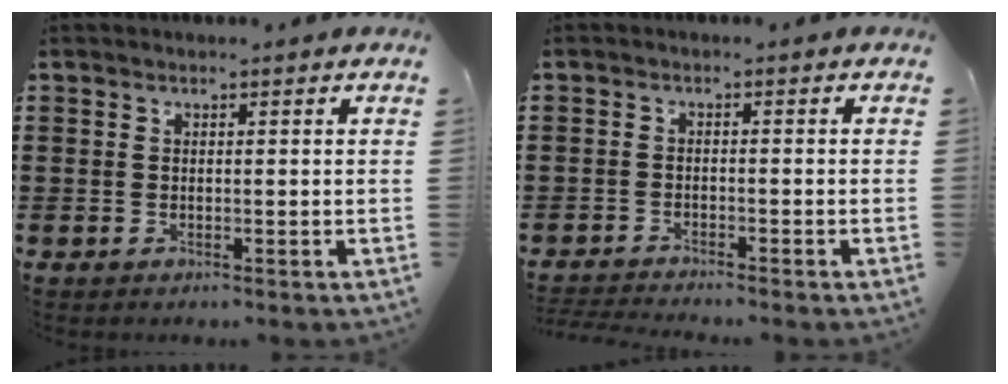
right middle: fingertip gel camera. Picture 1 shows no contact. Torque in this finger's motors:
{"motor_torque": [0.38, 0.11, 0.01, 0.00]}